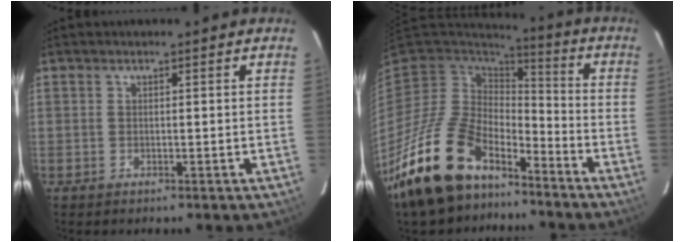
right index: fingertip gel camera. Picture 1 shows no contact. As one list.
[{"total": 20.1, "force": [-14.5, 9.6, 10.2], "torque": [-0.220, -0.018, -0.253]}]